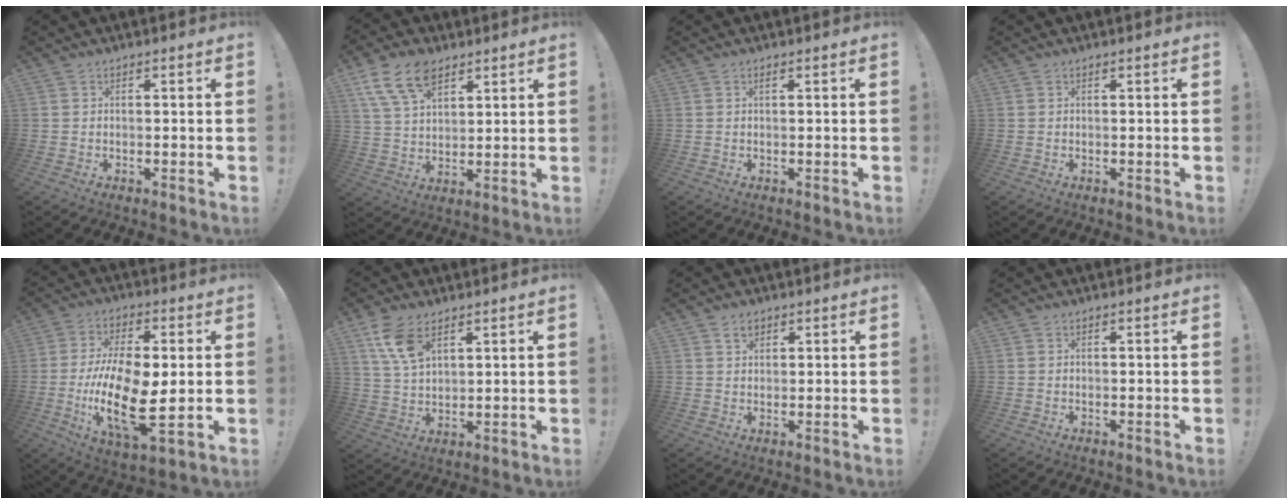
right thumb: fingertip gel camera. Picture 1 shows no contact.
{"total": 12.7, "force": [7.7, 7.2, 7.1], "torque": [-0.133, -0.026, 0.147]}
{"total": 0.5, "force": [0.2, 0.0, 0.5], "torque": [-0.005, 0.000, 0.002]}
{"total": 0.0}
{"total": 21.5, "force": [-2.5, 9.4, 19.2], "torque": [-0.370, -0.007, -0.037]}
{"total": 9.6, "force": [5.7, 4.8, 6.0], "torque": [-0.108, -0.023, 0.108]}
{"total": 3.0, "force": [1.8, 2.0, 1.3], "torque": [-0.009, -0.006, 0.029]}
{"total": 0.0}